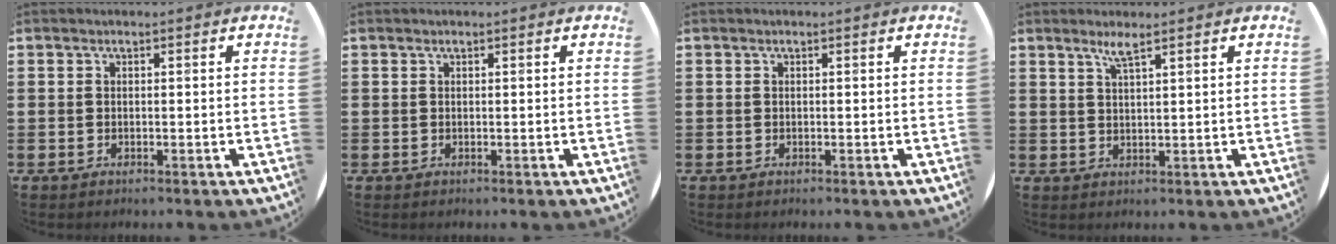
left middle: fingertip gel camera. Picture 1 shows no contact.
{"total": 0.0}
{"total": 0.0}
{"total": 2.4, "force": [1.9, 0.0, 1.4], "torque": [-0.030, 0.001, 0.034]}